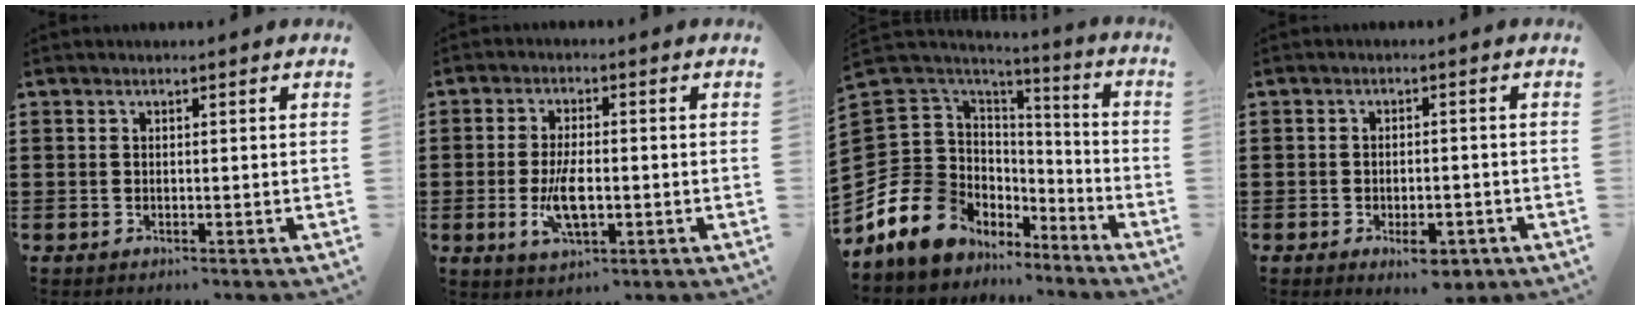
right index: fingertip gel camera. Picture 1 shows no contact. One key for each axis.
{"total": 6.4, "fx": -1.3, "fy": 2.5, "fz": 5.8, "tx": -0.128, "ty": -0.009, "tz": -0.026}
{"total": 12.1, "fx": -7.1, "fy": 9.5, "fz": 2.1, "tx": -0.102, "ty": -0.003, "tz": -0.137}
{"total": 4.0, "fx": -2.4, "fy": 1.7, "fz": 2.8, "tx": -0.045, "ty": 0.006, "tz": -0.042}